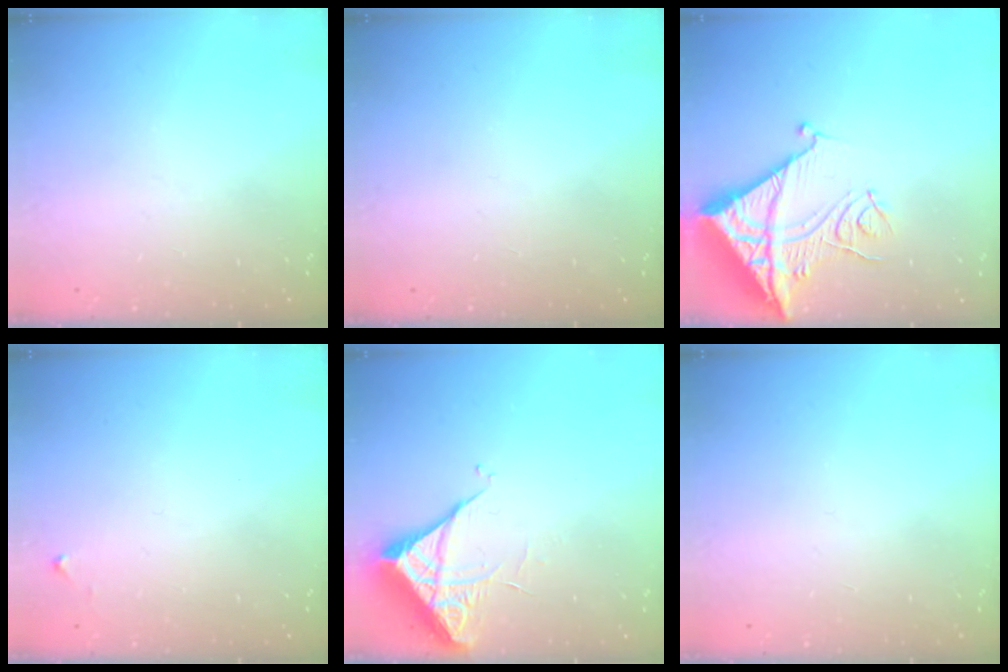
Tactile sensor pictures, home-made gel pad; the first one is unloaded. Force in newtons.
{"total": 0.0}
{"total": 16.7, "press": 16.6, "slide": 1.8}
{"total": 3.9, "press": 3.9, "slide": 0.6}
{"total": 5.8, "press": 5.8, "slide": 0.2}
{"total": 0.0}